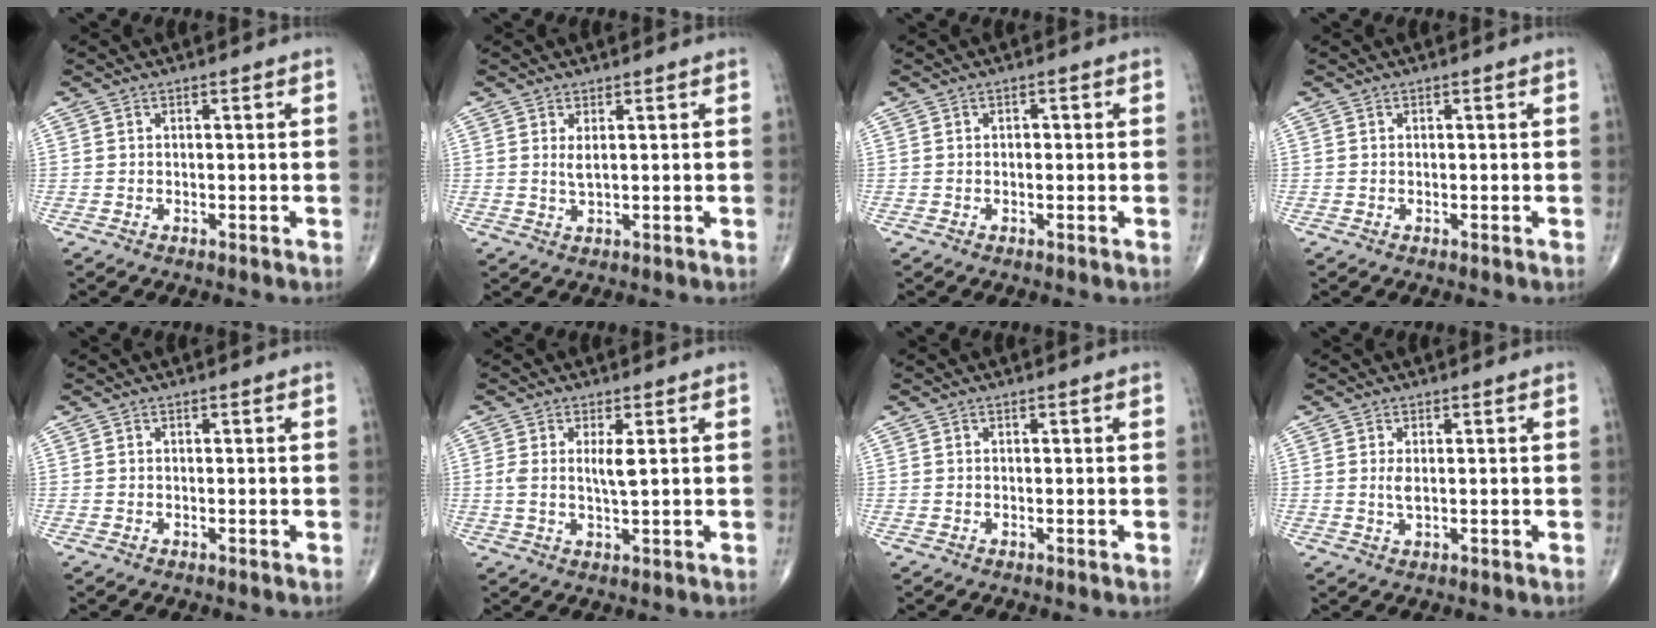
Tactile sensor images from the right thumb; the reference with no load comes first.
{"total": 4.0, "force": [1.3, 1.0, 3.7], "torque": [-0.076, -0.020, 0.034]}
{"total": 0.9, "force": [0.1, 0.6, 0.7], "torque": [0.000, 0.004, -0.002]}
{"total": 0.0}
{"total": 0.0}
{"total": 4.0, "force": [0.9, 0.8, 3.8], "torque": [-0.076, -0.012, 0.018]}
{"total": 0.0}
{"total": 1.8, "force": [0.3, 0.6, 1.7], "torque": [-0.036, -0.005, 0.010]}